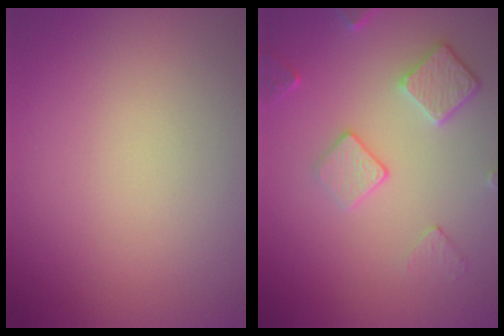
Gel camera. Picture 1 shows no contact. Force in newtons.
{"total": 3.6, "press": 3.0, "slide": 2.0}